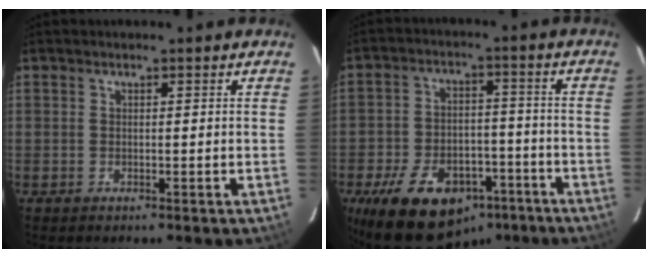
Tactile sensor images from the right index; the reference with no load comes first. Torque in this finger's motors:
{"motor_torque": [1.52, -0.62, 0.59, 0.12]}